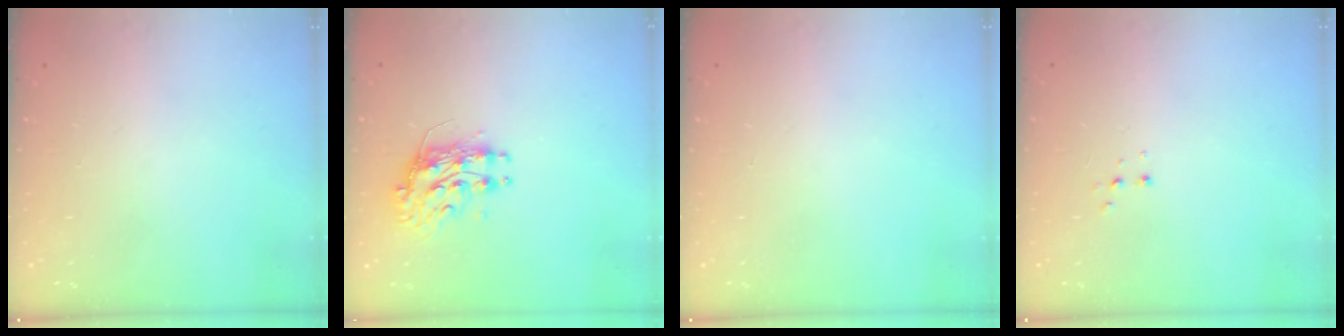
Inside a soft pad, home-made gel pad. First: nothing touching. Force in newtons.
{"total": 9.2, "press": 9.2, "slide": 0.9}
{"total": 0.0}
{"total": 2.7, "press": 2.7, "slide": 0.5}